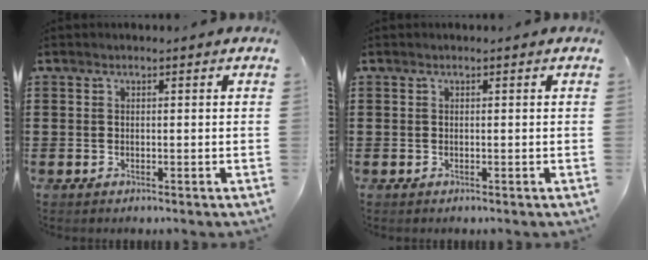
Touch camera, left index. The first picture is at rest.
{"total": 0.0}